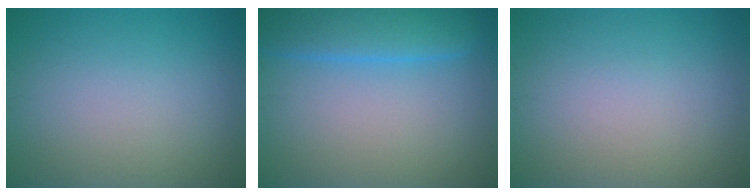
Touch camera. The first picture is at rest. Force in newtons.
{"total": 5.4, "press": 5.4, "slide": 0.3}
{"total": 0.0}